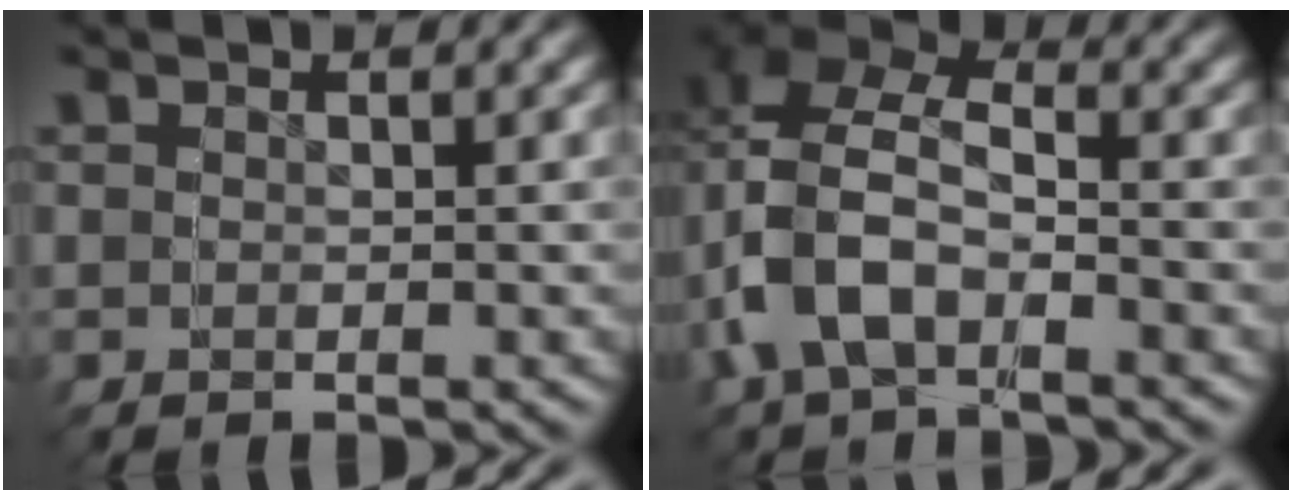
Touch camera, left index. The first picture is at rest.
{"total": 11.2, "force": [-1.2, 9.5, 5.8], "torque": [-0.134, -0.014, -0.029]}